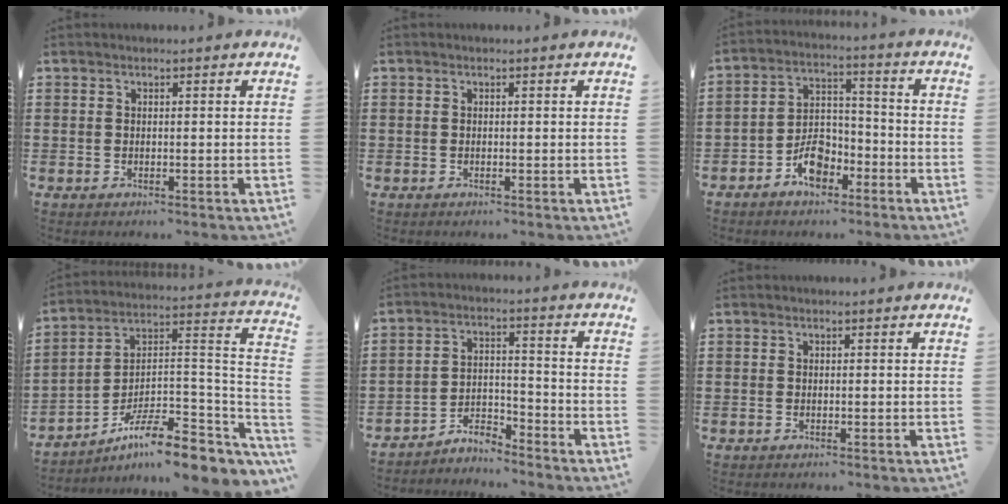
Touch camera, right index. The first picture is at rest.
{"total": 0.0}
{"total": 6.7, "force": [-3.9, 3.8, 3.8], "torque": [-0.076, 0.015, -0.071]}
{"total": 11.3, "force": [-8.4, 2.9, 7.0], "torque": [-0.107, 0.015, -0.154]}
{"total": 4.4, "force": [-4.2, 0.9, 0.9], "torque": [-0.019, 0.009, -0.086]}
{"total": 0.0}